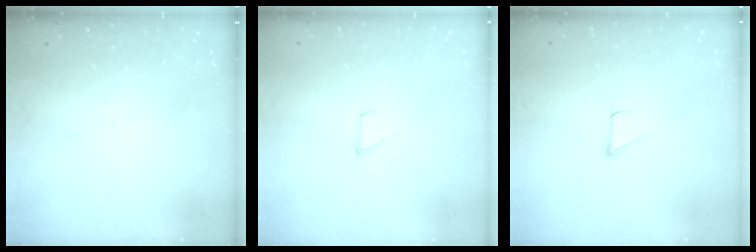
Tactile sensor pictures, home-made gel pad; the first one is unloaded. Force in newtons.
{"total": 1.7, "press": 1.7, "slide": 0.1}
{"total": 1.9, "press": 1.9, "slide": 0.1}